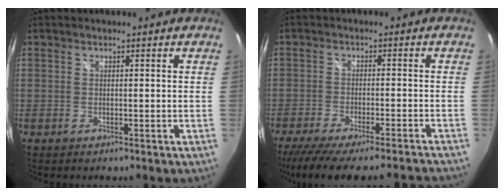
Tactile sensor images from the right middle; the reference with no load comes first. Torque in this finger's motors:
{"motor_torque": [1.06, -1.08, 0.17, 0.08]}